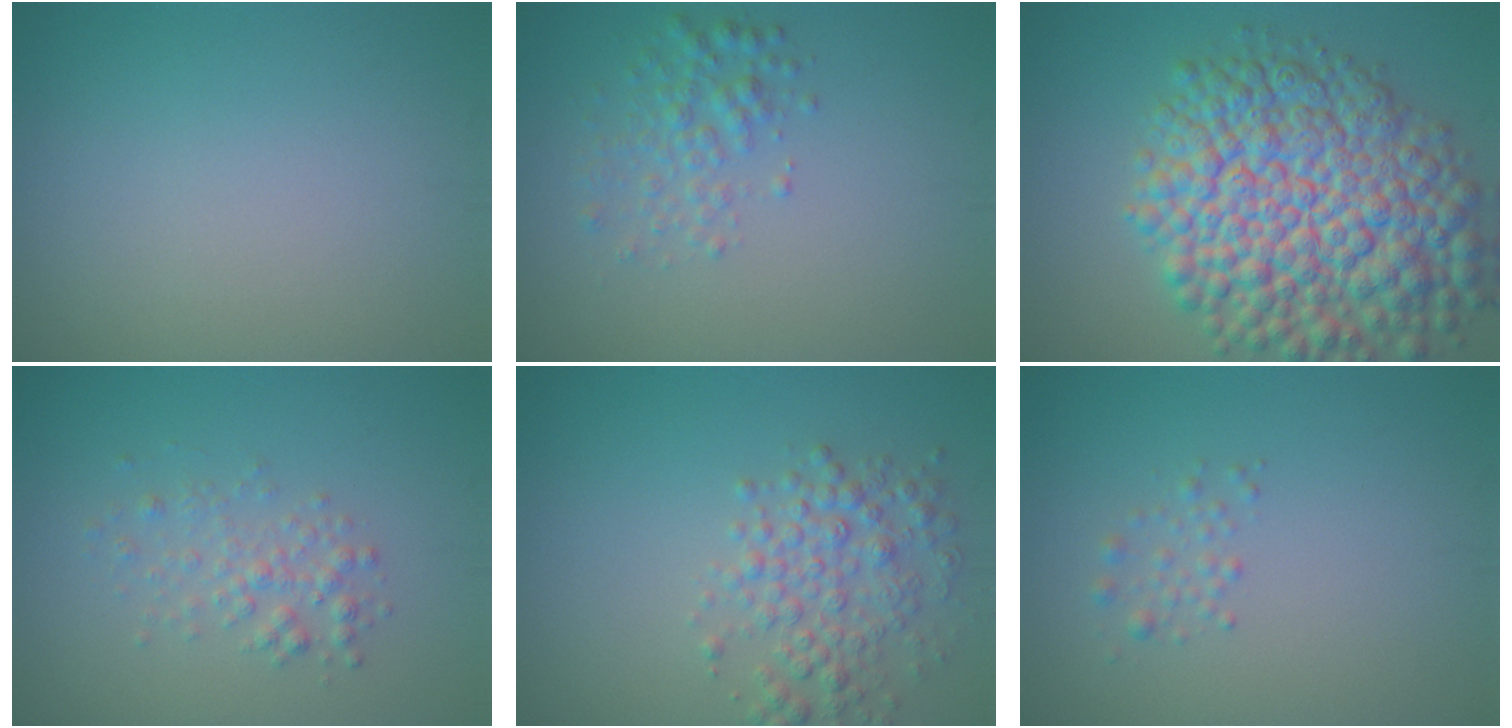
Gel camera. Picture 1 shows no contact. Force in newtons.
{"total": 2.4, "press": 2.4, "slide": 0.1}
{"total": 12.8, "press": 12.8, "slide": 0.4}
{"total": 2.0, "press": 2.0, "slide": 0.1}
{"total": 3.7, "press": 3.7, "slide": 0.1}
{"total": 1.5, "press": 1.5, "slide": 0.0}